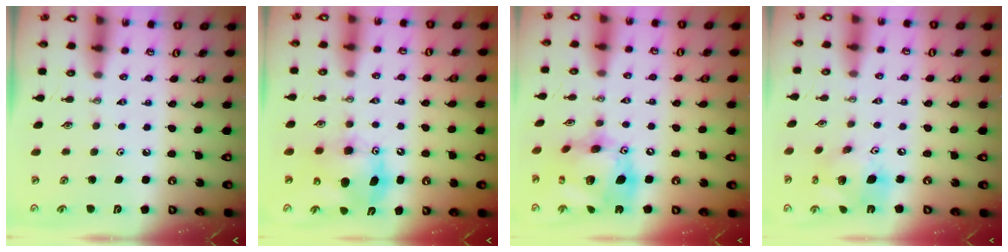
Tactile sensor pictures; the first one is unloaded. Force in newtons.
{"total": 9.4, "press": 9.4, "slide": 0.6}
{"total": 20.5, "press": 20.4, "slide": 2.1}
{"total": 15.2, "press": 14.9, "slide": 3.0}